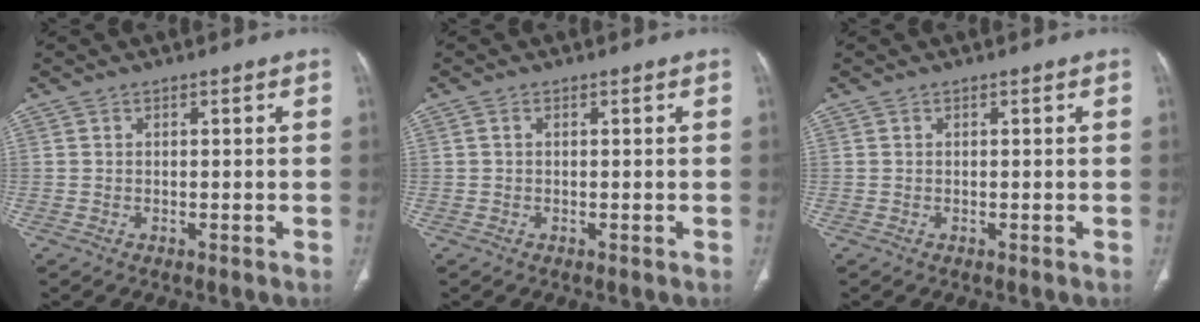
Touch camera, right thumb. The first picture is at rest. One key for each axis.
{"total": 0.6, "fx": 0.1, "fy": 0.4, "fz": 0.4, "tx": -0.011, "ty": 0.002, "tz": 0.000}
{"total": 0.0}